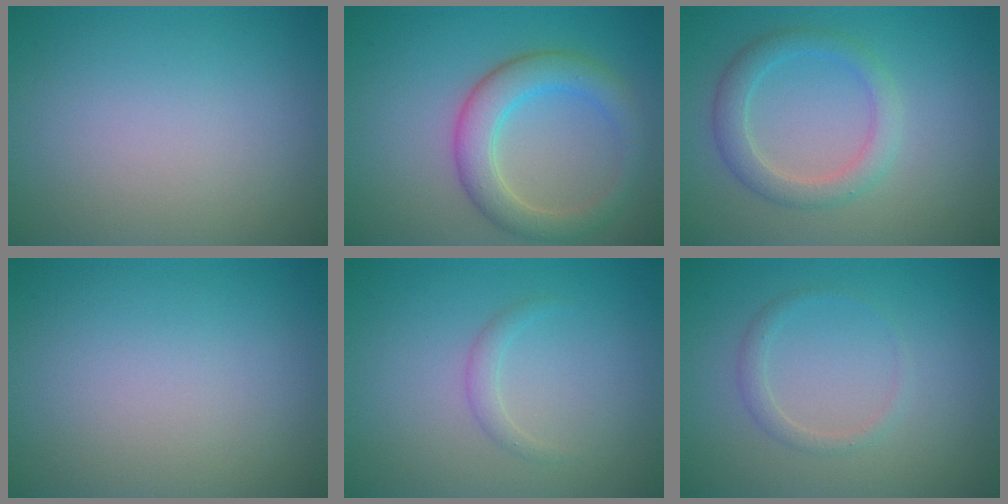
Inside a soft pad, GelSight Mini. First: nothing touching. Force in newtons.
{"total": 4.5, "press": 4.5, "slide": 0.2}
{"total": 2.9, "press": 2.9, "slide": 0.2}
{"total": 0.0}
{"total": 1.1, "press": 1.1, "slide": 0.1}
{"total": 1.2, "press": 1.2, "slide": 0.2}